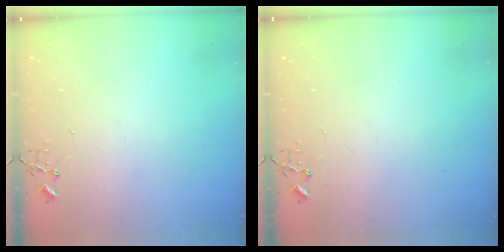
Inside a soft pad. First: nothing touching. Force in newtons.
{"total": 0.0}